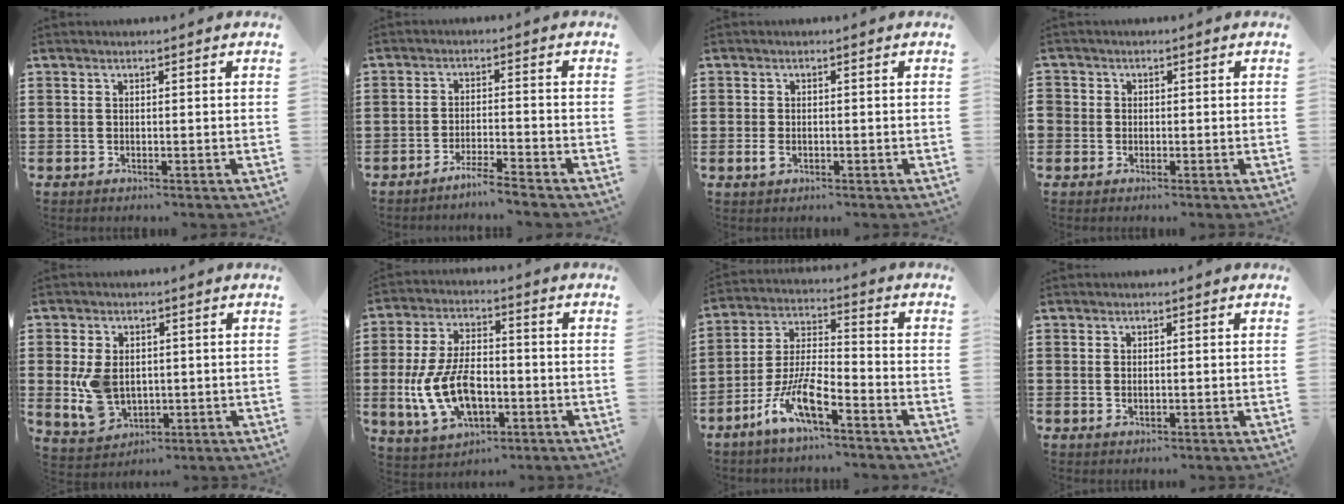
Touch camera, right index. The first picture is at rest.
{"total": 3.2, "force": [-3.1, -0.5, 0.9], "torque": [-0.017, -0.001, -0.061]}
{"total": 1.6, "force": [-0.6, 1.1, 1.0], "torque": [-0.028, -0.002, -0.013]}
{"total": 1.1, "force": [-0.3, 1.1, 0.1], "torque": [-0.005, 0.004, -0.007]}
{"total": 7.1, "force": [0.0, 5.1, 5.0], "torque": [-0.126, 0.004, -0.001]}
{"total": 11.0, "force": [-2.7, 6.0, 8.8], "torque": [-0.202, -0.001, -0.050]}
{"total": 9.0, "force": [-6.1, 2.4, 6.2], "torque": [-0.148, -0.003, -0.122]}
{"total": 0.9, "force": [0.1, 0.4, 0.8], "torque": [-0.017, 0.001, 0.002]}